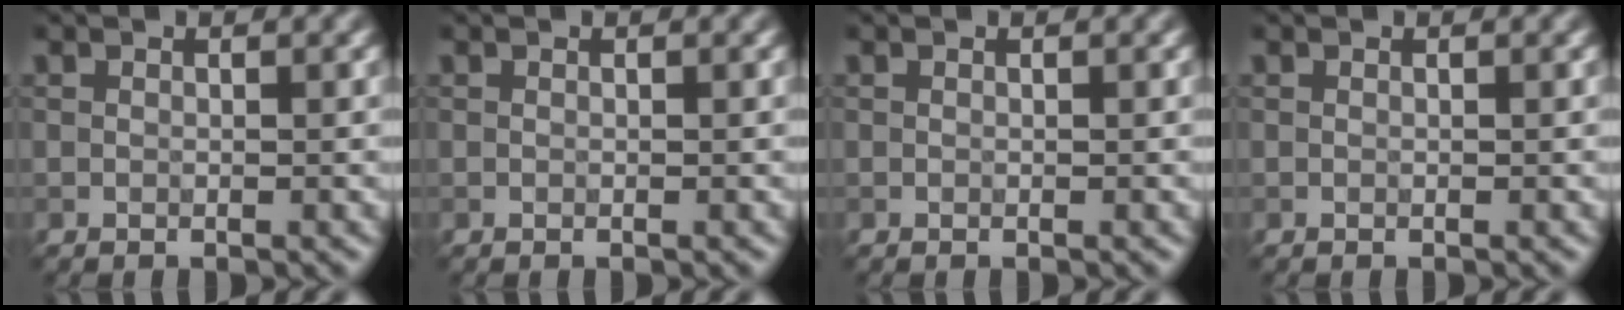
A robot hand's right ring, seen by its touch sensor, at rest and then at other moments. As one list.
[{"total": 0.0}, {"total": 0.0}, {"total": 0.0}]